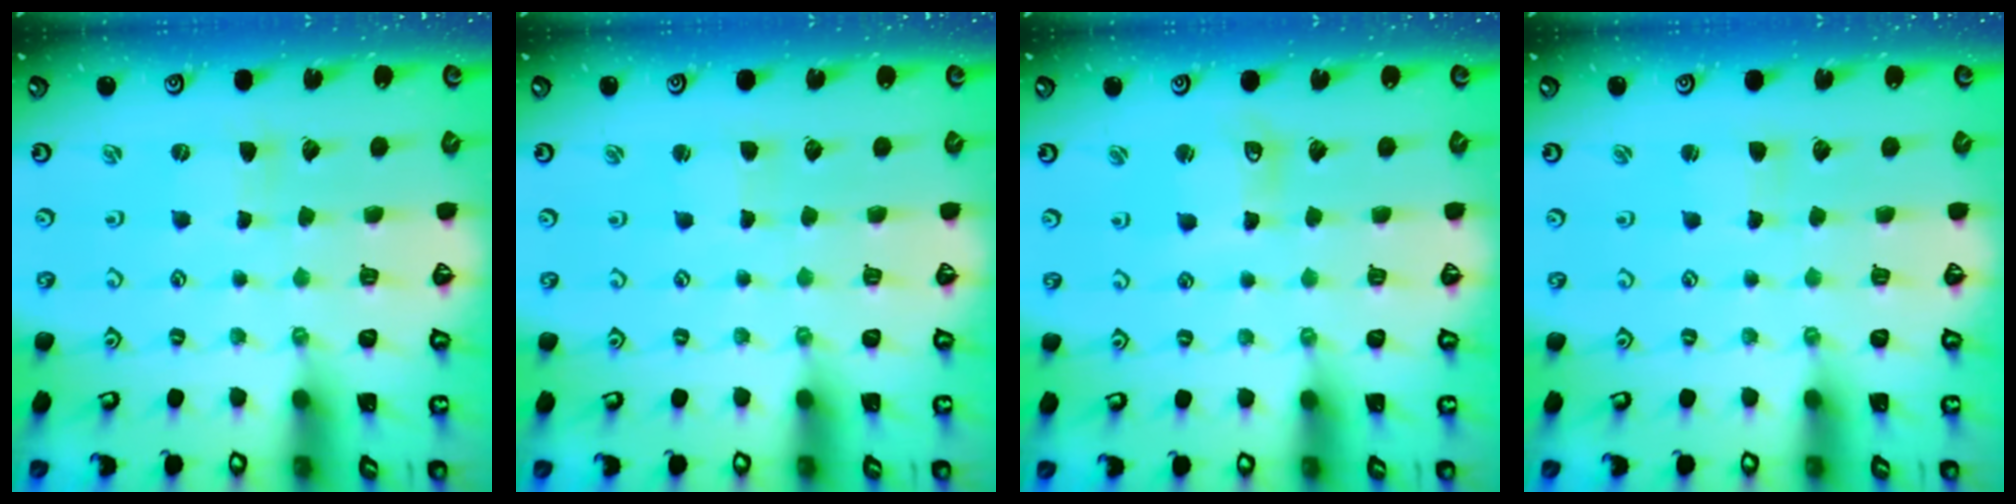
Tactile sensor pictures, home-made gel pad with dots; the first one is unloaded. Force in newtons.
{"total": 1.4, "press": 1.3, "slide": 0.2}
{"total": 5.4, "press": 5.4, "slide": 0.8}
{"total": 1.9, "press": 1.9, "slide": 0.3}